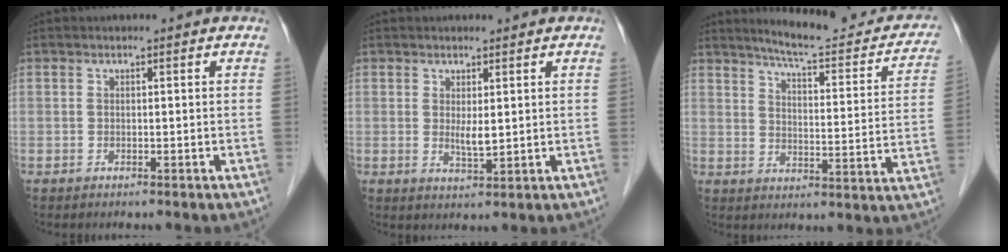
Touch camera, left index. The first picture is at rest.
{"total": 2.3, "force": [0.2, 0.5, 2.2], "torque": [-0.045, -0.011, 0.012]}
{"total": 17.2, "force": [15.2, 2.9, 7.5], "torque": [-0.086, -0.031, 0.185]}